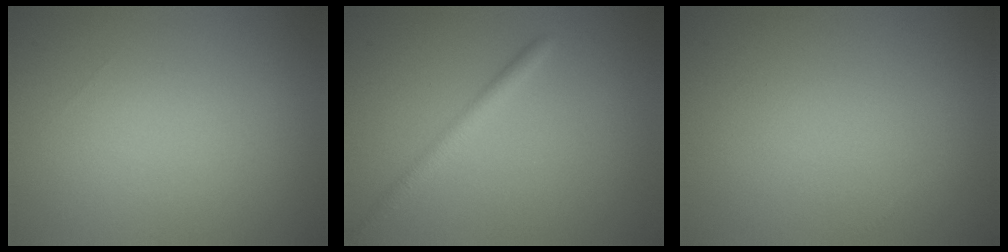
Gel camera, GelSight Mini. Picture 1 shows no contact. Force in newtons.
{"total": 1.9, "press": 1.9, "slide": 0.1}
{"total": 0.0}